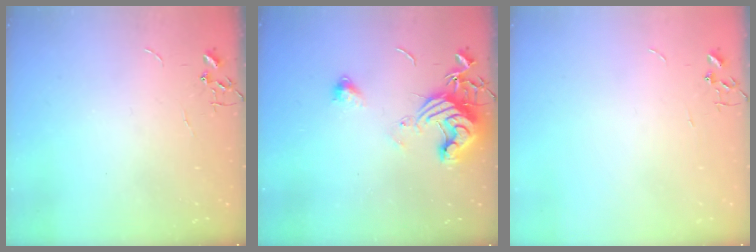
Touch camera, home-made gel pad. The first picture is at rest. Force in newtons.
{"total": 13.3, "press": 13.2, "slide": 1.7}
{"total": 0.0}